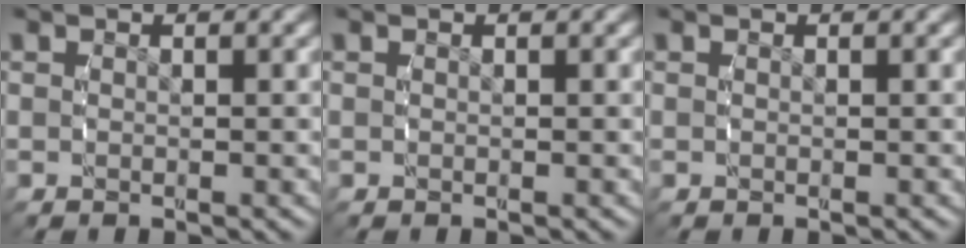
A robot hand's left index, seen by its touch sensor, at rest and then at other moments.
{"total": 0.0}
{"total": 0.0}